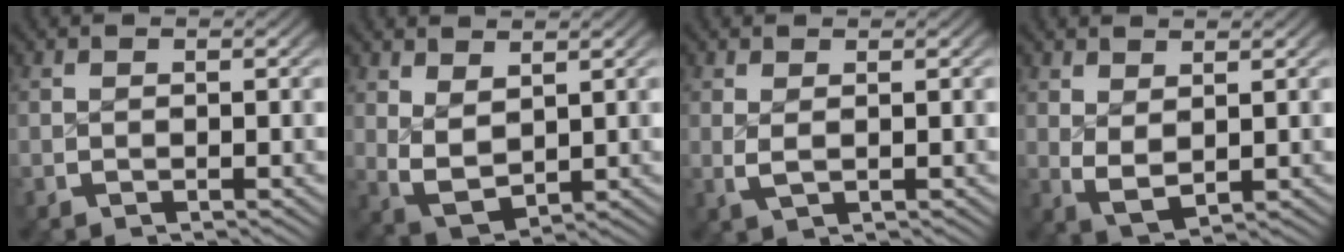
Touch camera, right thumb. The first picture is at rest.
{"total": 5.3, "force": [0.6, 3.8, 3.5], "torque": [-0.087, -0.026, 0.030]}
{"total": 1.4, "force": [0.4, 0.5, 1.2], "torque": [-0.034, -0.009, 0.015]}
{"total": 3.5, "force": [0.7, 2.2, 2.6], "torque": [-0.058, -0.019, 0.028]}